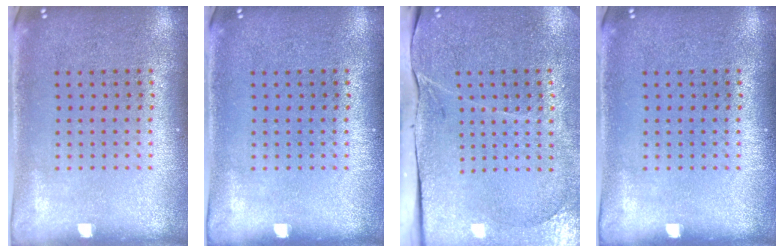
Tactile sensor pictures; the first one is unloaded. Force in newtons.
{"total": 0.0}
{"total": 3.4, "press": 3.3, "slide": 0.9}
{"total": 0.0}